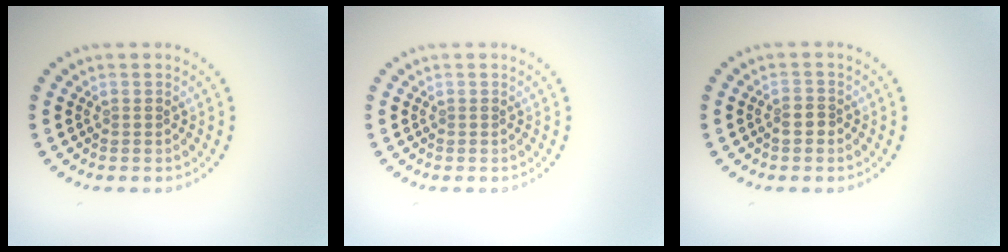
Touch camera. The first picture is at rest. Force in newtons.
{"total": 0.0}
{"total": 1.4, "press": 1.2, "slide": 0.7}